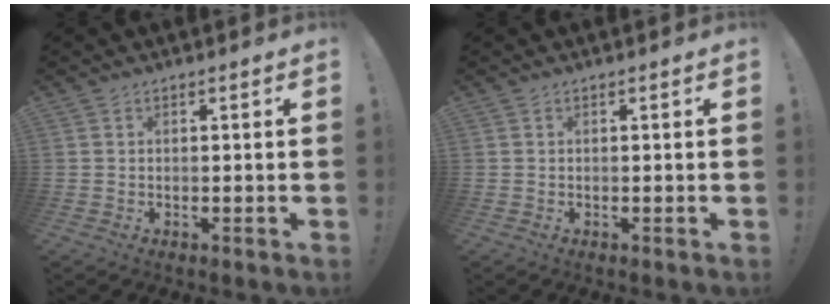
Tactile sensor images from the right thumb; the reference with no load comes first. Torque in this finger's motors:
{"motor_torque": [0.01, 0.01, -0.04, 0.02, 0.00]}